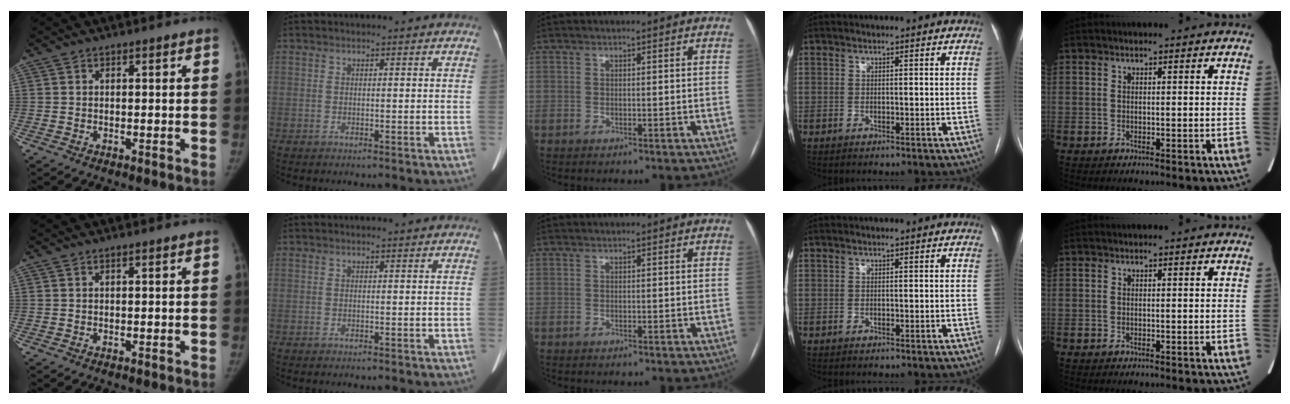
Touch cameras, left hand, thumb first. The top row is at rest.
{}